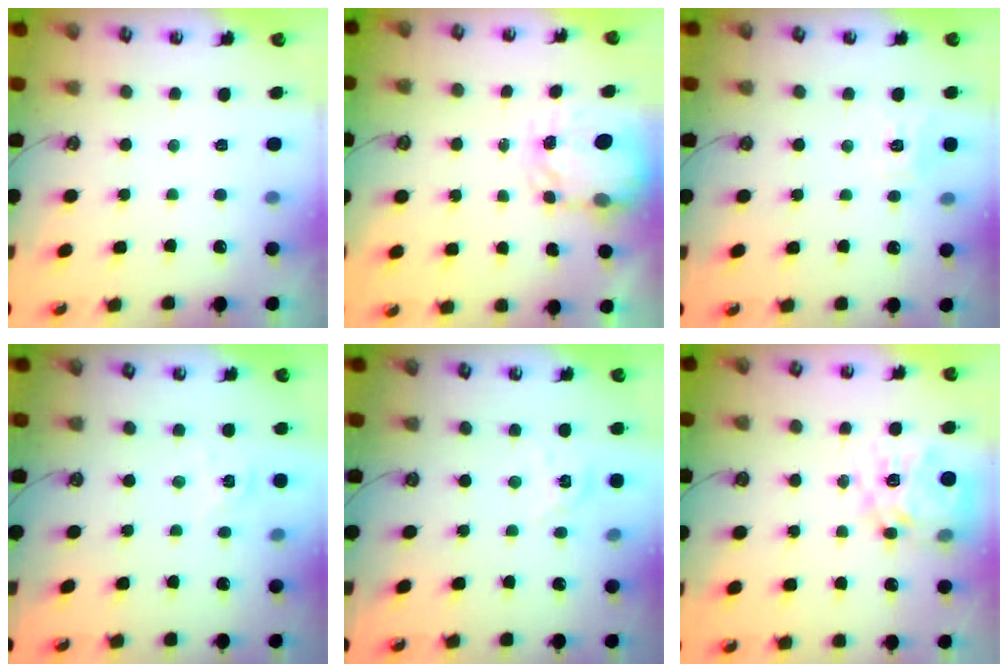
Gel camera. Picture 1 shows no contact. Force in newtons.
{"total": 4.1, "press": 4.1, "slide": 0.4}
{"total": 8.3, "press": 8.2, "slide": 1.0}
{"total": 1.8, "press": 1.8, "slide": 0.3}
{"total": 2.7, "press": 2.7, "slide": 0.3}
{"total": 15.4, "press": 15.3, "slide": 1.3}